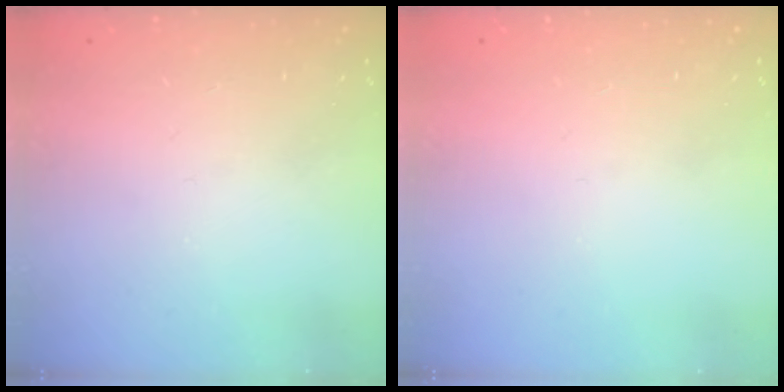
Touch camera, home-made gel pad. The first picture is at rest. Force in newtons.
{"total": 0.0}